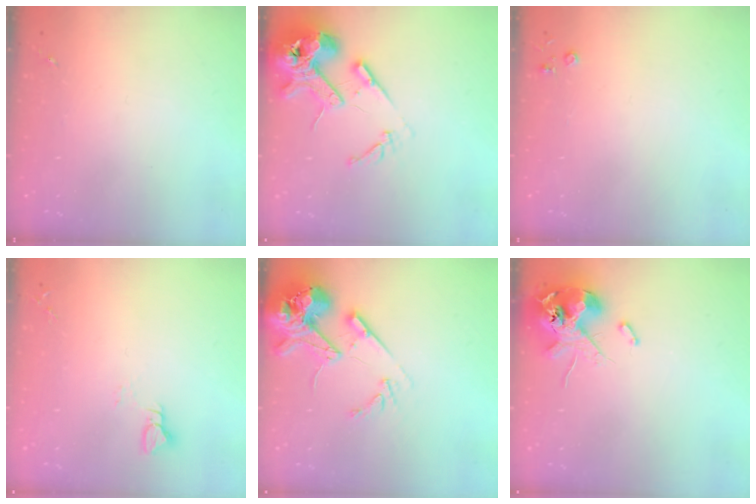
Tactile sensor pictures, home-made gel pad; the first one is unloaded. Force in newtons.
{"total": 16.3, "press": 16.2, "slide": 2.3}
{"total": 2.8, "press": 2.8, "slide": 0.3}
{"total": 3.0, "press": 3.0, "slide": 0.3}
{"total": 18.0, "press": 17.8, "slide": 2.8}
{"total": 12.7, "press": 12.5, "slide": 2.2}